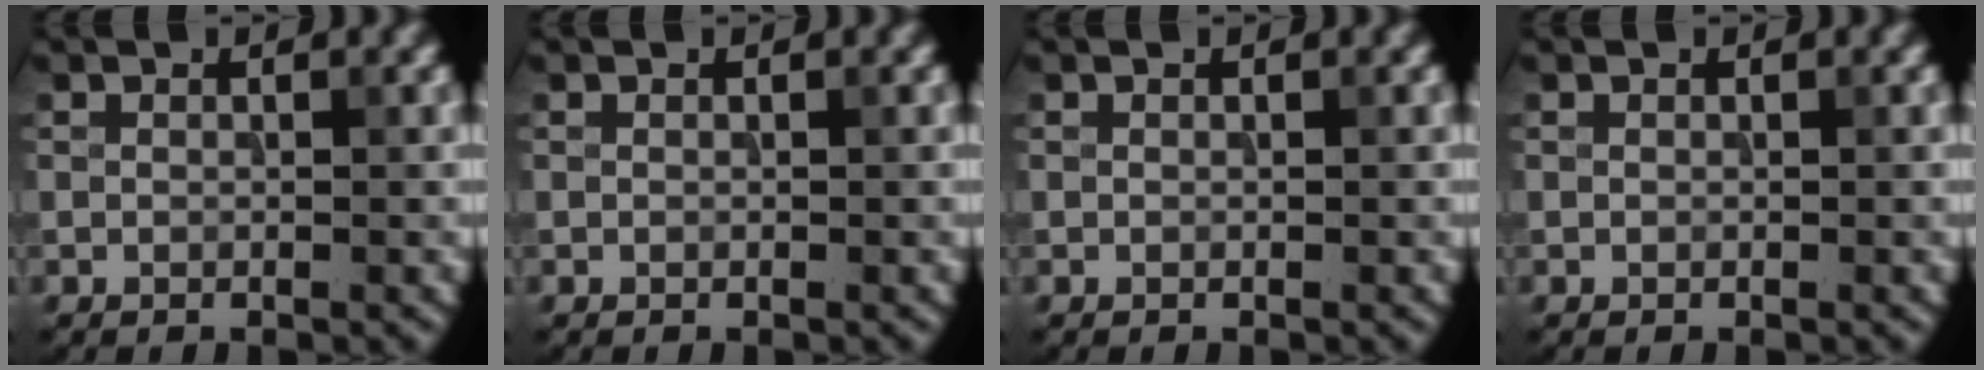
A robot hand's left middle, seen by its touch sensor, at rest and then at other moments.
{"total": 0.0}
{"total": 0.0}
{"total": 0.0}